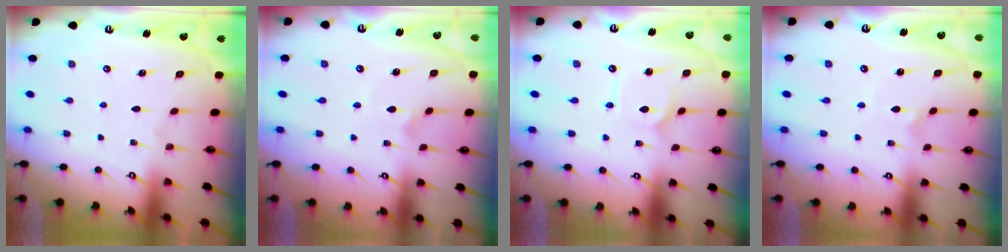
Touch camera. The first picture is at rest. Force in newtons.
{"total": 2.9, "press": 2.9, "slide": 0.1}
{"total": 1.6, "press": 1.6, "slide": 0.0}
{"total": 1.1, "press": 1.0, "slide": 0.4}